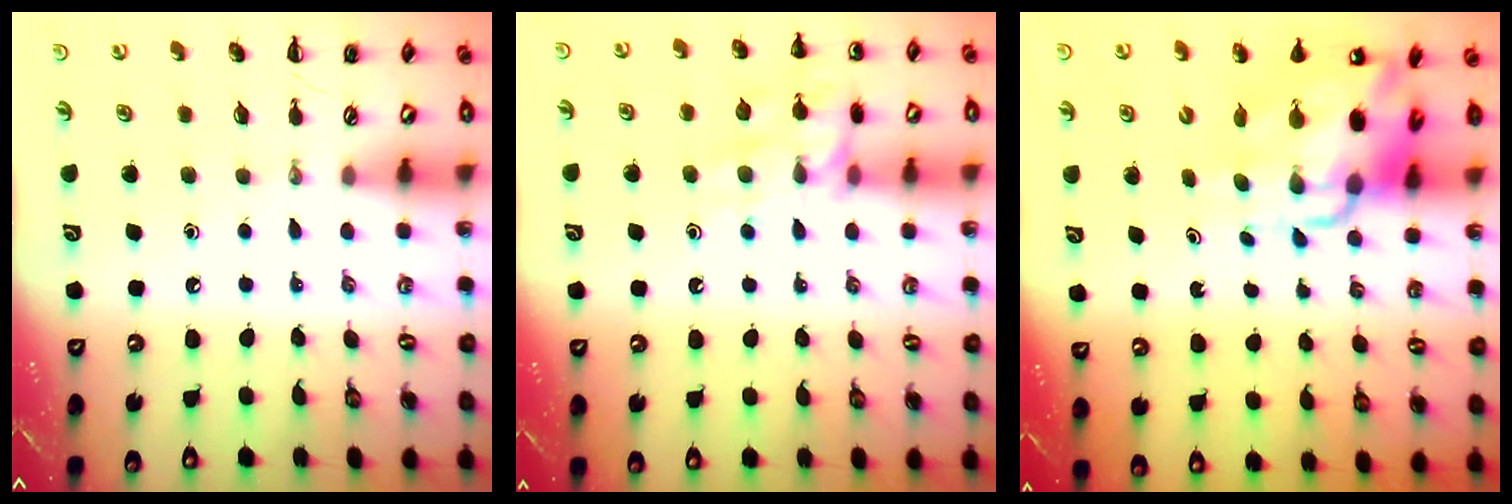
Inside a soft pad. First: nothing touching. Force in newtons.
{"total": 13.3, "press": 13.2, "slide": 0.9}
{"total": 11.4, "press": 11.0, "slide": 3.0}